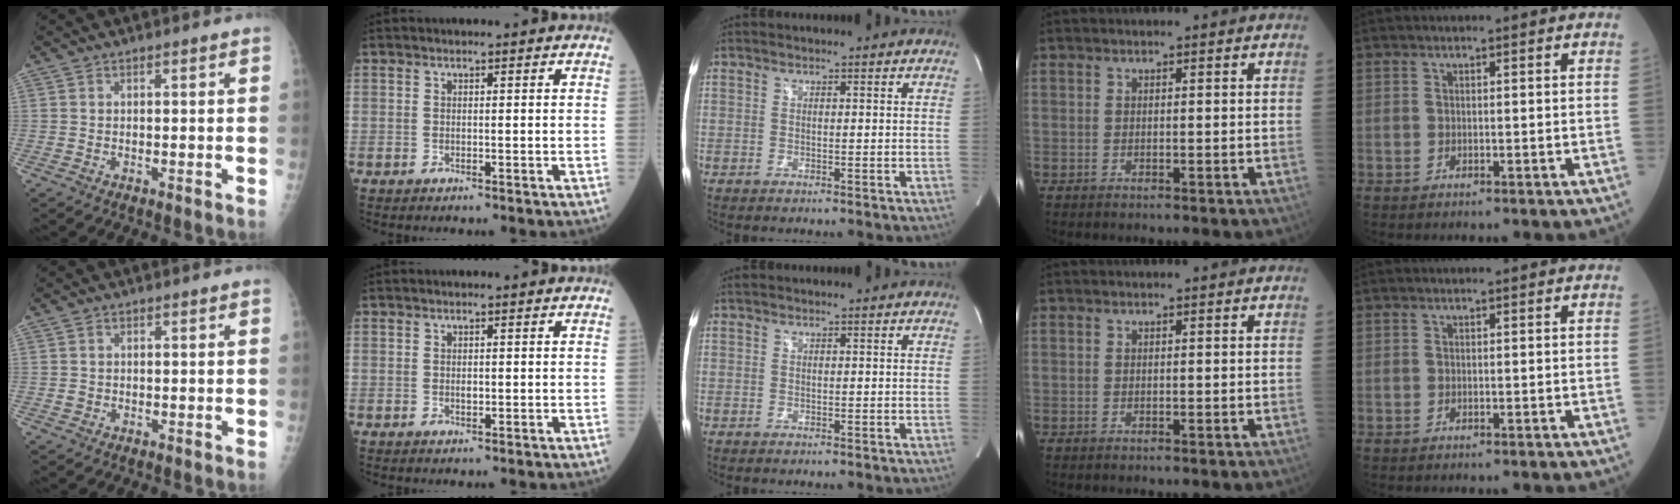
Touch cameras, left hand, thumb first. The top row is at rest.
{"thumb": {"total": 1.1, "force": [-0.1, 1.1, 0.3], "torque": [-0.004, 0.002, 0.001]}, "index": {"total": 0.8, "force": [-0.2, 0.5, 0.6], "torque": [-0.011, -0.004, -0.003]}}